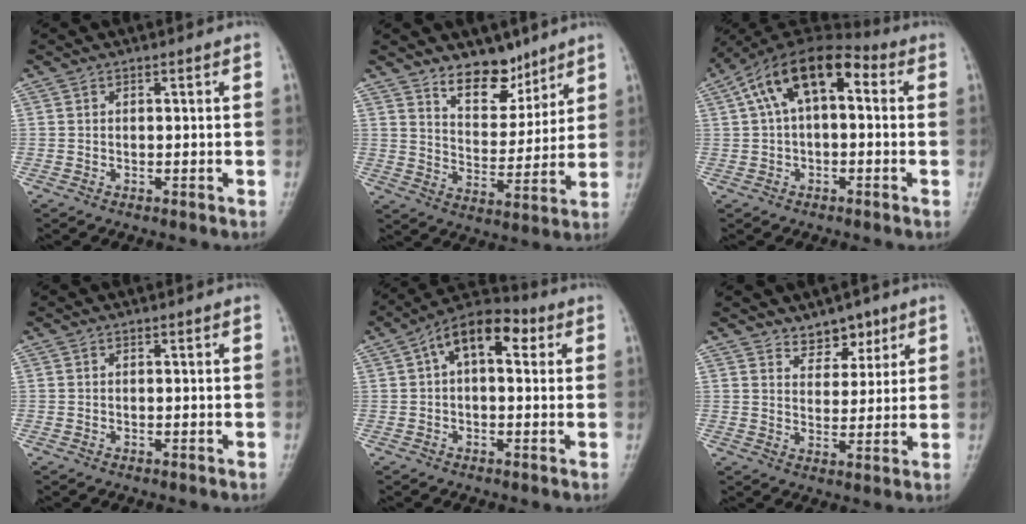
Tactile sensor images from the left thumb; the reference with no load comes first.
{"total": 9.4, "force": [7.2, 4.8, 3.9], "torque": [-0.030, -0.057, 0.126]}
{"total": 12.9, "force": [2.7, 6.9, 10.6], "torque": [-0.173, 0.042, 0.035]}
{"total": 0.0}
{"total": 10.4, "force": [2.7, 5.8, 8.2], "torque": [-0.110, 0.033, 0.032]}
{"total": 5.3, "force": [3.9, 3.2, 1.6], "torque": [0.012, -0.027, 0.063]}